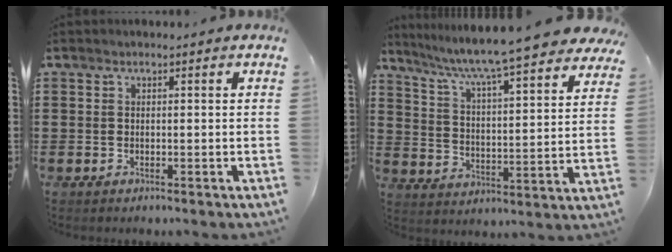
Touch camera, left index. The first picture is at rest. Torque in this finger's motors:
{"motor_torque": [1.05, -1.09, 0.66, 0.21]}